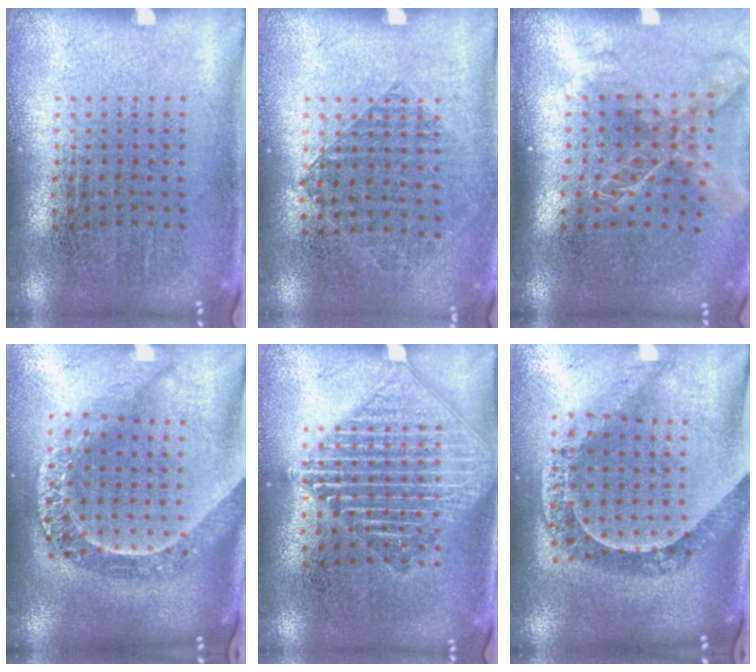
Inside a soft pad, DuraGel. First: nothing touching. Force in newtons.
{"total": 0.9, "press": 0.9, "slide": 0.4}
{"total": 1.9, "press": 1.5, "slide": 1.2}
{"total": 2.7, "press": 2.2, "slide": 1.7}
{"total": 2.3, "press": 2.3, "slide": 0.4}
{"total": 1.1, "press": 1.1, "slide": 0.3}